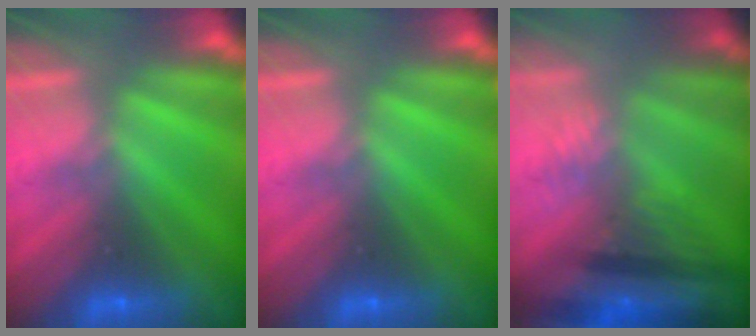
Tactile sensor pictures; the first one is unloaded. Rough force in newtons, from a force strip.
{"total": 0.0}
{"total": 9.2}